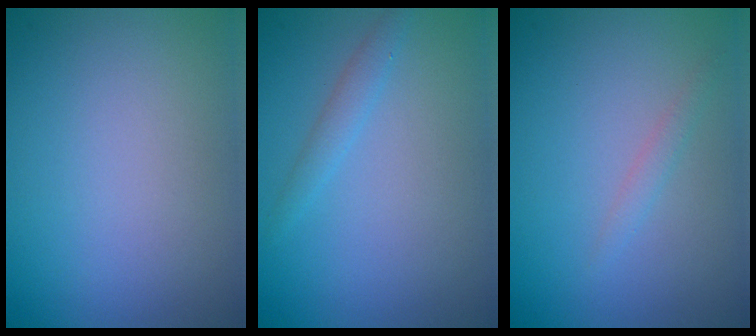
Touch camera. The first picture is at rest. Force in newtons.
{"total": 1.3, "press": 1.3, "slide": 0.0}
{"total": 1.0, "press": 1.0, "slide": 0.0}